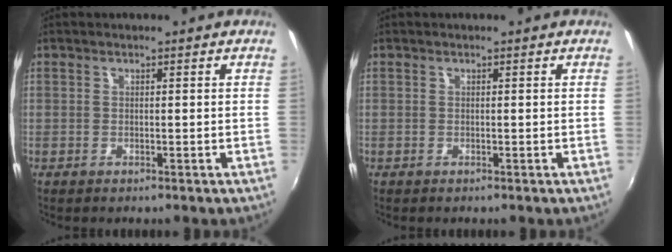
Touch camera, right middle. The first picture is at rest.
{"total": 0.0}